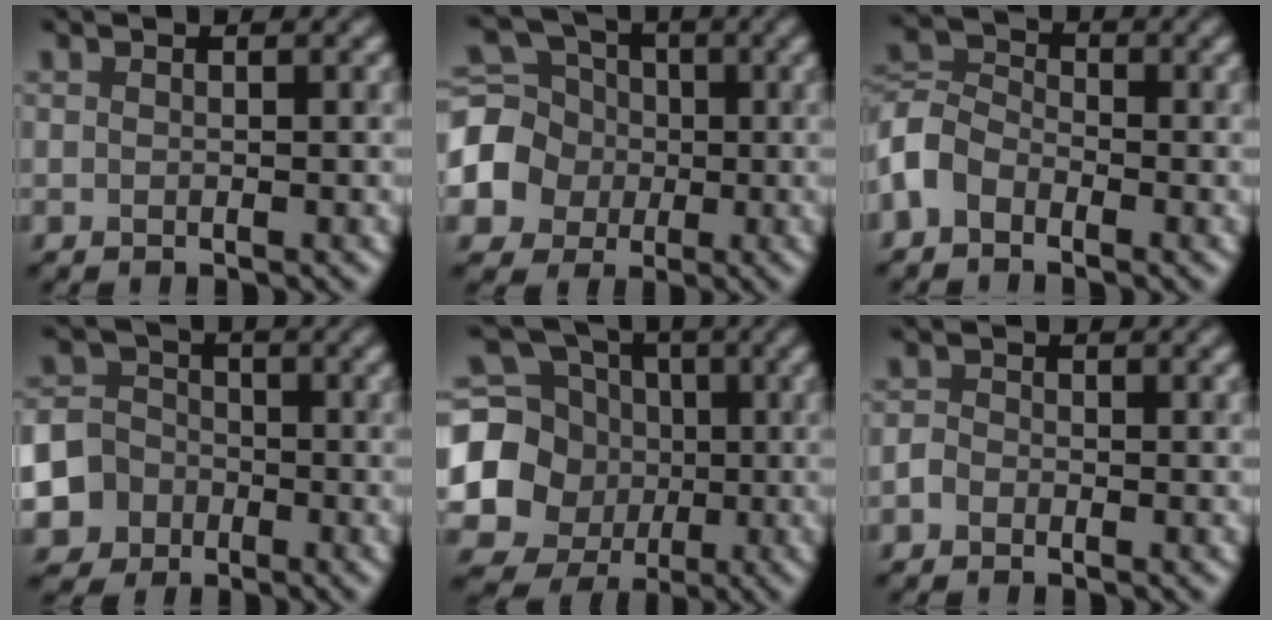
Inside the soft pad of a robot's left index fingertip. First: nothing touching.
{"total": 6.3, "force": [-1.2, 6.0, 1.7], "torque": [-0.032, -0.003, -0.045]}
{"total": 3.5, "force": [-2.4, 2.3, 1.3], "torque": [-0.027, 0.007, -0.060]}
{"total": 6.5, "force": [-3.6, 5.5, 0.4], "torque": [0.002, -0.011, -0.083]}
{"total": 12.2, "force": [-0.9, 11.6, 3.7], "torque": [-0.122, -0.002, -0.030]}
{"total": 1.1, "force": [-0.9, 0.5, -0.3], "torque": [0.009, 0.001, -0.019]}